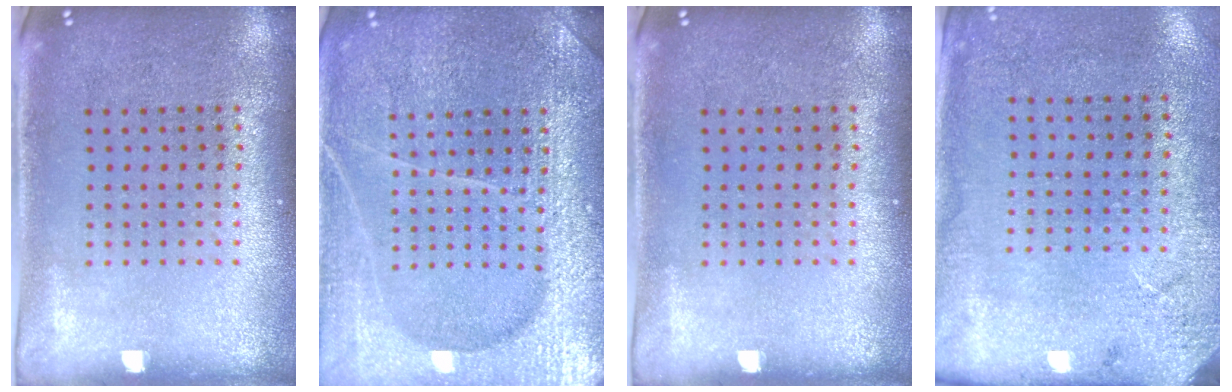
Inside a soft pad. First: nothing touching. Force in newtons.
{"total": 6.4, "press": 6.4, "slide": 0.8}
{"total": 0.0}
{"total": 2.7, "press": 2.2, "slide": 1.5}